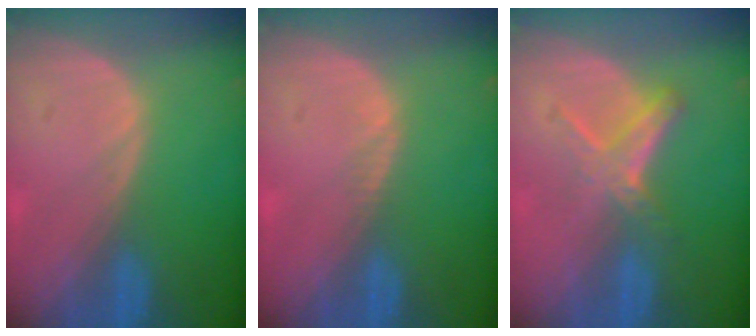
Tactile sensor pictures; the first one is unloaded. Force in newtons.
{"total": 0.7, "press": 0.6, "slide": 0.4}
{"total": 5.0, "press": 4.7, "slide": 1.5}